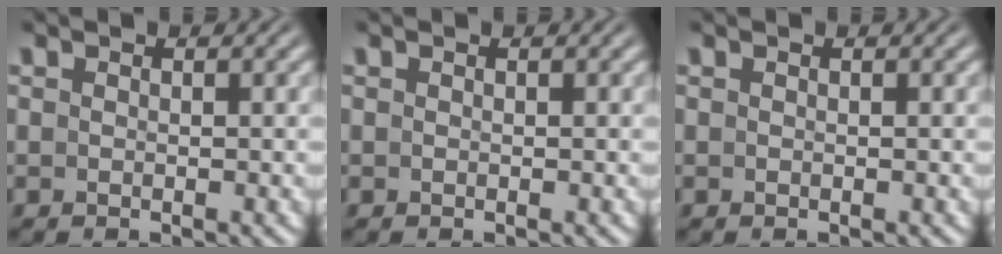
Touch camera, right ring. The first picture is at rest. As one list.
[{"total": 0.0}, {"total": 0.0}]